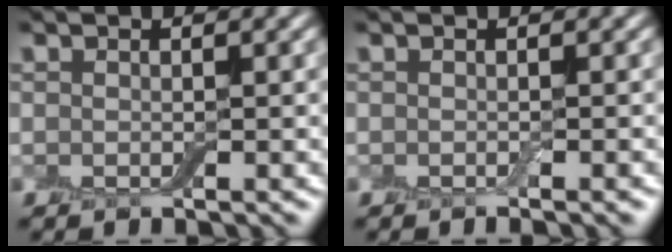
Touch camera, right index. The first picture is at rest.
{"total": 0.7, "force": [-0.3, 0.0, 0.7], "torque": [-0.010, -0.002, -0.006]}